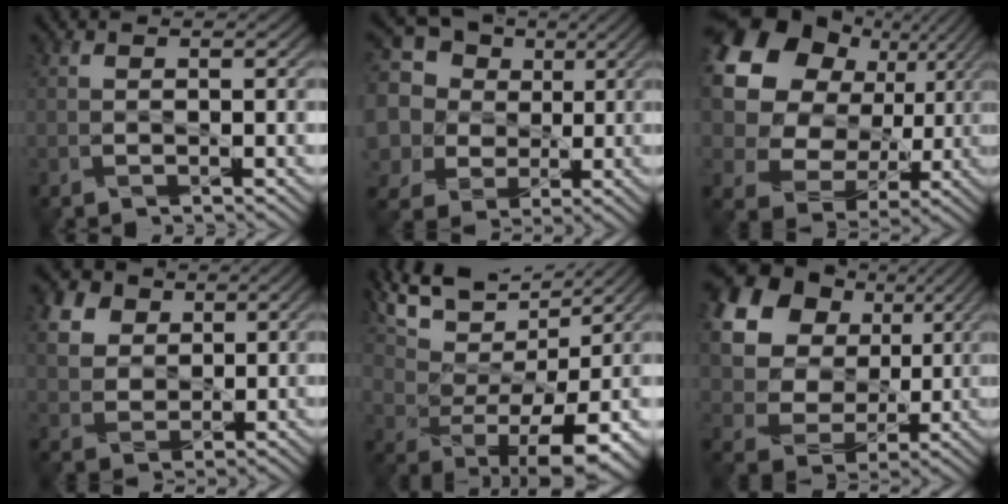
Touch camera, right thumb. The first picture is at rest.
{"total": 17.2, "force": [5.2, 14.8, 7.1], "torque": [-0.256, 0.028, 0.076]}
{"total": 17.8, "force": [5.1, 14.4, 9.1], "torque": [-0.252, 0.026, 0.108]}
{"total": 9.0, "force": [4.5, 6.6, 4.1], "torque": [-0.156, 0.018, 0.089]}
{"total": 13.2, "force": [8.0, 5.8, 8.7], "torque": [-0.197, 0.019, 0.154]}
{"total": 16.5, "force": [6.1, 12.6, 8.6], "torque": [-0.239, 0.045, 0.132]}